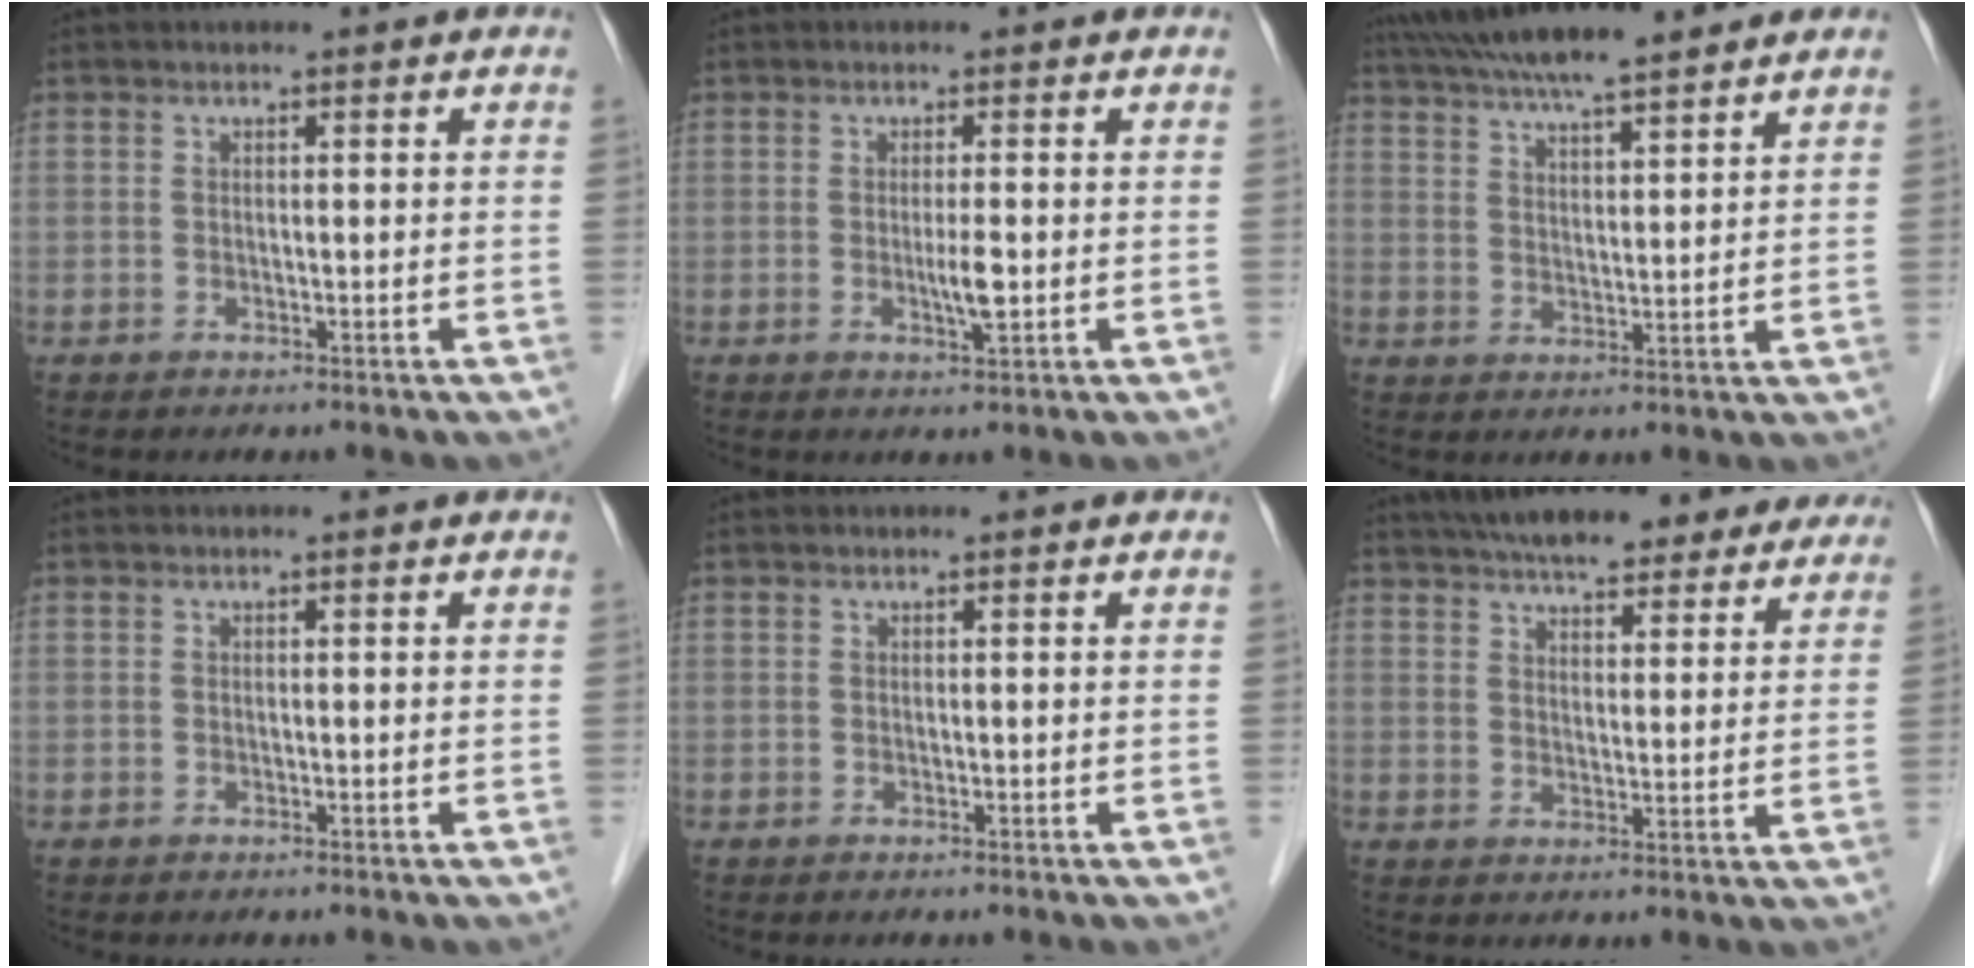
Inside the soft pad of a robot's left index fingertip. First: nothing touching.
{"total": 2.4, "force": [-0.2, 0.2, 2.3], "torque": [-0.045, -0.005, -0.004]}
{"total": 13.2, "force": [11.3, 1.1, 6.7], "torque": [-0.118, 0.030, 0.179]}
{"total": 0.0}
{"total": 0.0}
{"total": 19.3, "force": [16.4, 5.5, 8.7], "torque": [-0.130, 0.031, 0.212]}